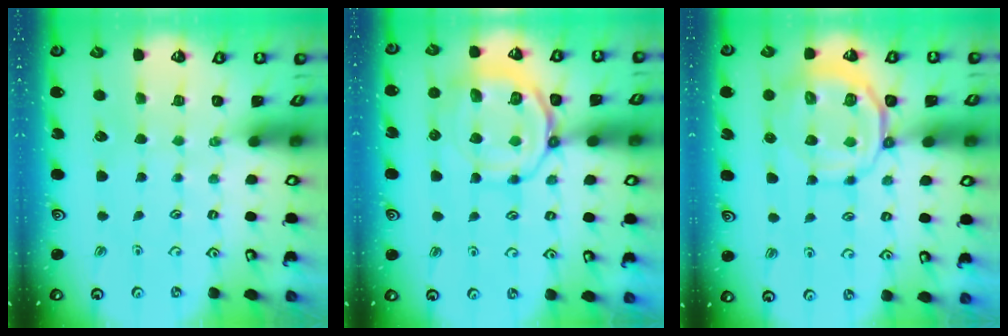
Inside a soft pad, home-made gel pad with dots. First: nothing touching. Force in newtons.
{"total": 11.6, "press": 11.5, "slide": 1.7}
{"total": 9.7, "press": 9.5, "slide": 1.8}